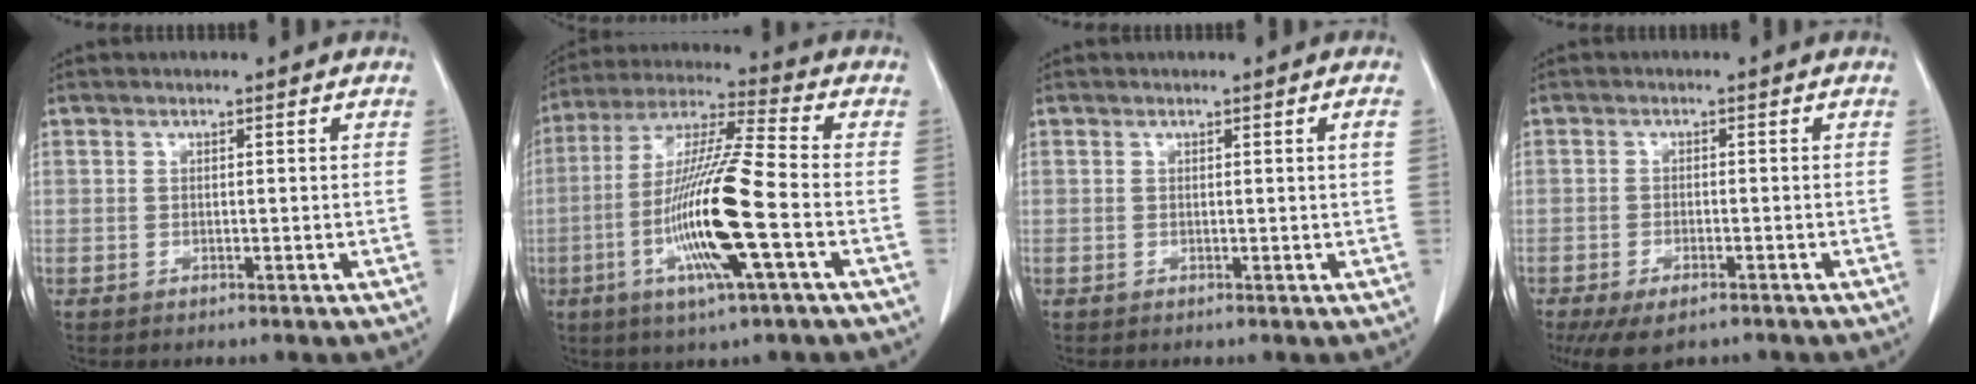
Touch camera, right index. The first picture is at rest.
{"total": 15.9, "force": [-4.3, 0.3, 15.3], "torque": [-0.306, -0.010, -0.084]}
{"total": 0.9, "force": [0.2, -0.3, 0.8], "torque": [-0.011, -0.001, 0.004]}
{"total": 6.5, "force": [-4.7, 2.4, 3.9], "torque": [-0.060, -0.010, -0.073]}